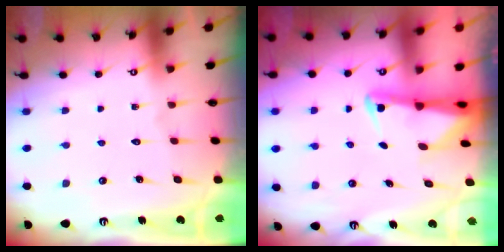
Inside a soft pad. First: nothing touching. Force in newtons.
{"total": 2.6, "press": 2.5, "slide": 0.4}